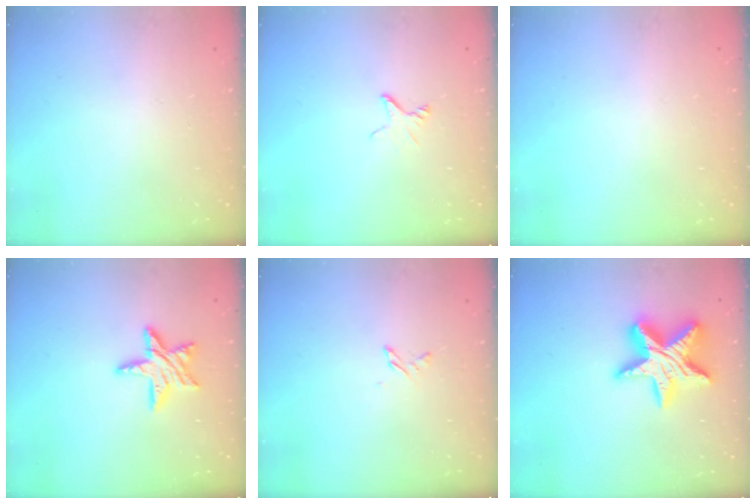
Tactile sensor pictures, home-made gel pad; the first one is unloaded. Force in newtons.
{"total": 2.3, "press": 2.3, "slide": 0.2}
{"total": 0.0}
{"total": 11.2, "press": 11.2, "slide": 1.0}
{"total": 2.6, "press": 2.6, "slide": 0.3}
{"total": 17.2, "press": 17.2, "slide": 1.4}